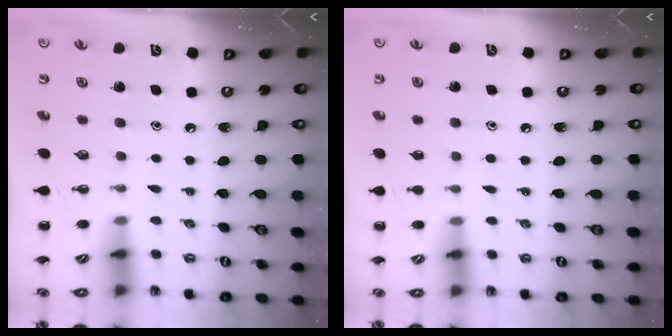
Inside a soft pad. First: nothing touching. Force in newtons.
{"total": 2.9, "press": 2.6, "slide": 1.2}